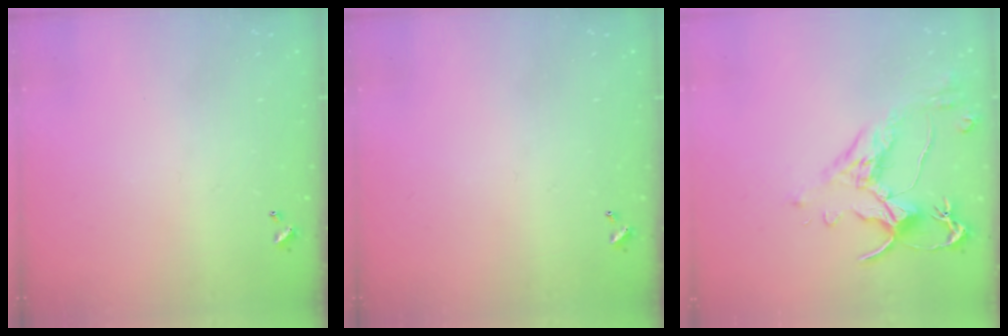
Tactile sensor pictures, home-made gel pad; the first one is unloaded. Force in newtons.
{"total": 0.0}
{"total": 2.6, "press": 2.2, "slide": 1.3}